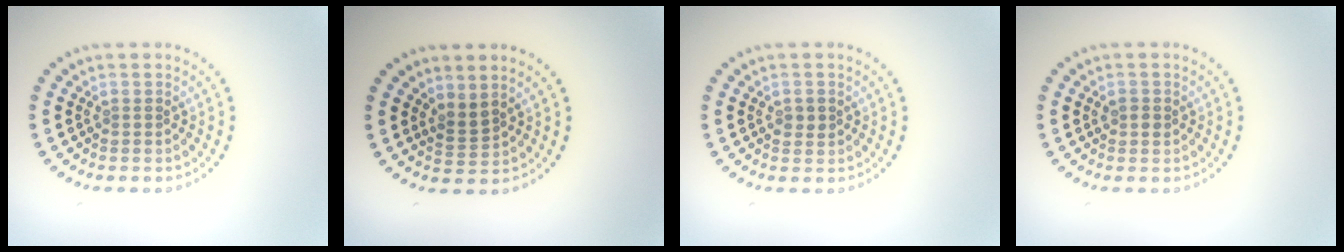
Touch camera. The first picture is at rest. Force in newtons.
{"total": 1.8, "press": 1.4, "slide": 1.2}
{"total": 1.3, "press": 1.3, "slide": 0.2}
{"total": 1.0, "press": 1.0, "slide": 0.1}